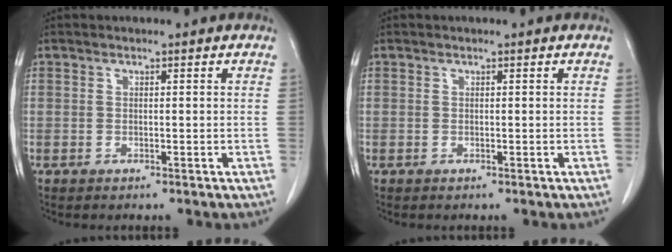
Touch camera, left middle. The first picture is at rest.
{"total": 0.0}